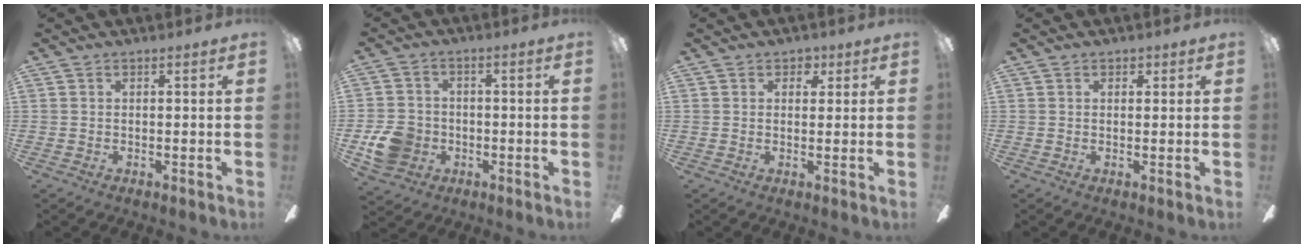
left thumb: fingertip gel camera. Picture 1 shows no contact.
{"total": 8.8, "force": [-2.6, 7.6, 3.7], "torque": [-0.079, 0.021, -0.047]}
{"total": 3.0, "force": [1.6, 2.2, 1.3], "torque": [-0.005, 0.000, 0.024]}
{"total": 1.3, "force": [0.8, 1.0, 0.4], "torque": [0.008, -0.002, 0.010]}